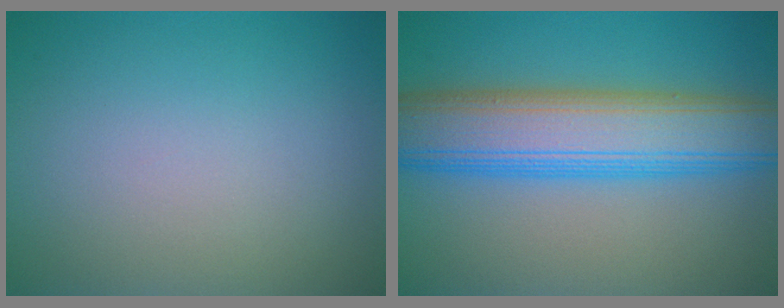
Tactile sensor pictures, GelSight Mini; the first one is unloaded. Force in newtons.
{"total": 9.8, "press": 9.8, "slide": 0.3}